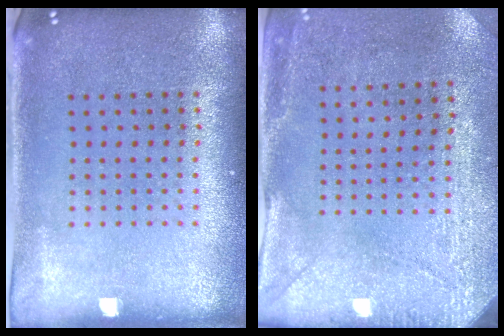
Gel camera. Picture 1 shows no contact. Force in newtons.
{"total": 2.9, "press": 2.3, "slide": 1.8}